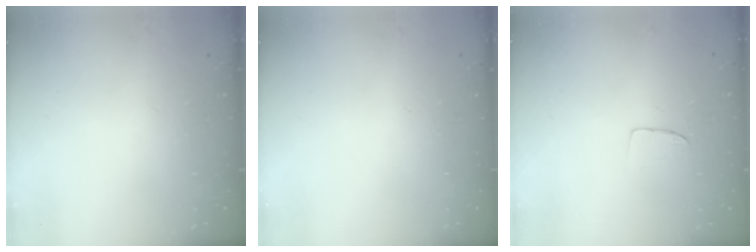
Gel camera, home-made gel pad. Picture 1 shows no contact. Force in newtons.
{"total": 0.0}
{"total": 5.5, "press": 5.5, "slide": 0.3}